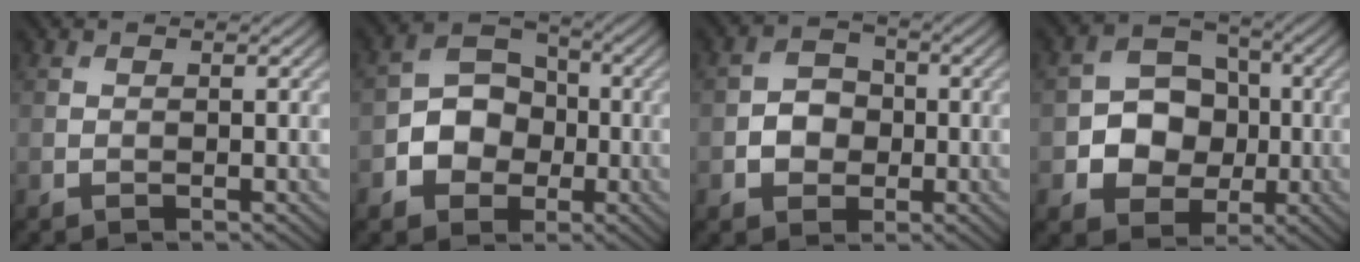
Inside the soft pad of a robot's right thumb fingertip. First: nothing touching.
{"total": 6.4, "force": [-1.8, 5.3, 3.2], "torque": [-0.057, 0.004, -0.050]}
{"total": 3.8, "force": [-0.7, 3.3, 1.9], "torque": [-0.028, 0.001, -0.020]}
{"total": 8.3, "force": [-1.0, 6.9, 4.4], "torque": [-0.080, -0.003, -0.042]}